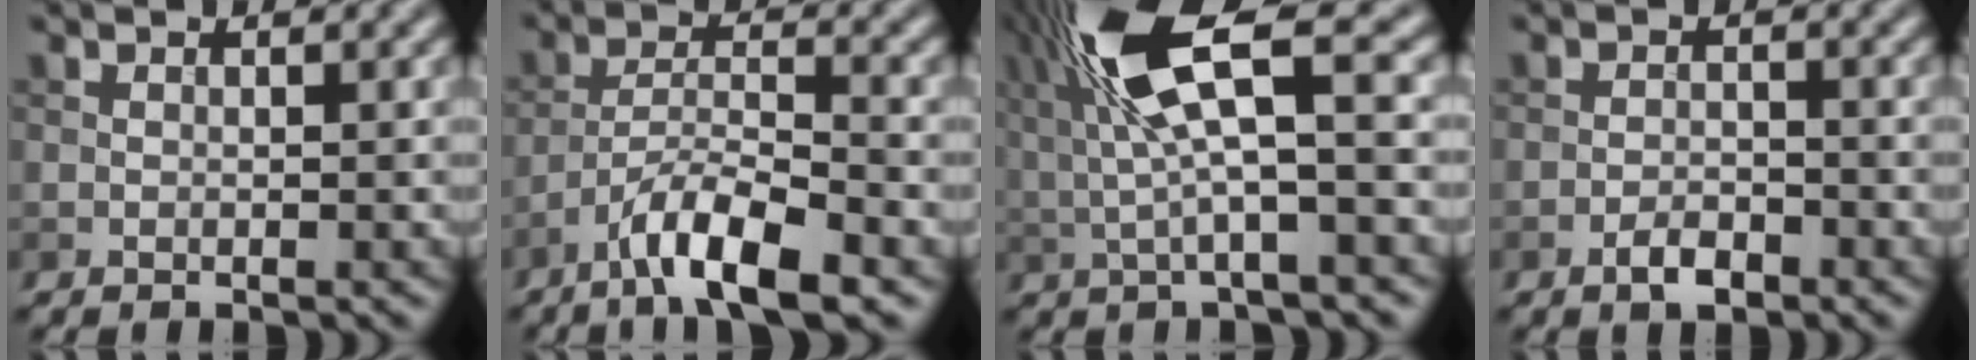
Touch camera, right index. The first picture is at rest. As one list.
[{"total": 6.9, "force": [-4.6, 1.6, 4.9], "torque": [-0.082, 0.004, -0.086]}, {"total": 8.9, "force": [2.5, 2.0, 8.3], "torque": [-0.165, 0.017, 0.047]}, {"total": 2.0, "force": [-1.3, 0.9, 1.2], "torque": [-0.018, 0.003, -0.026]}]